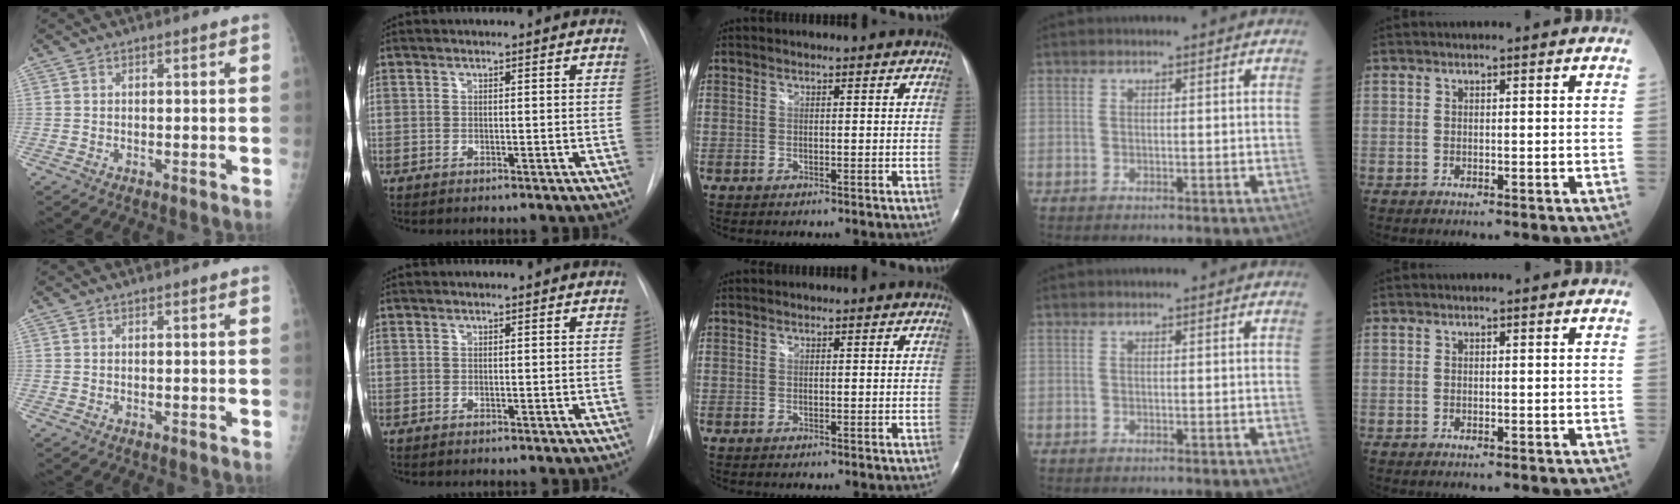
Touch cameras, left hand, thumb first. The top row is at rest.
{}